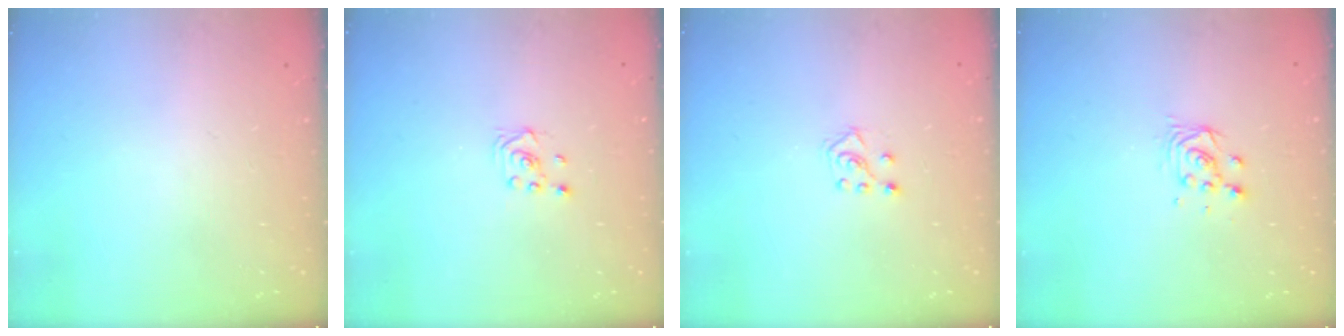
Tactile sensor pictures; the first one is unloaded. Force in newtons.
{"total": 1.6, "press": 1.4, "slide": 0.9}
{"total": 4.9, "press": 4.8, "slide": 0.8}
{"total": 4.0, "press": 4.0, "slide": 0.2}